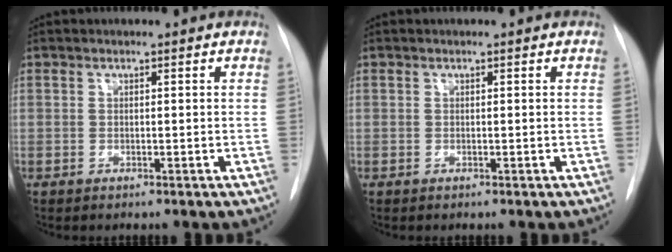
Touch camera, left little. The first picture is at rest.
{"total": 0.0}